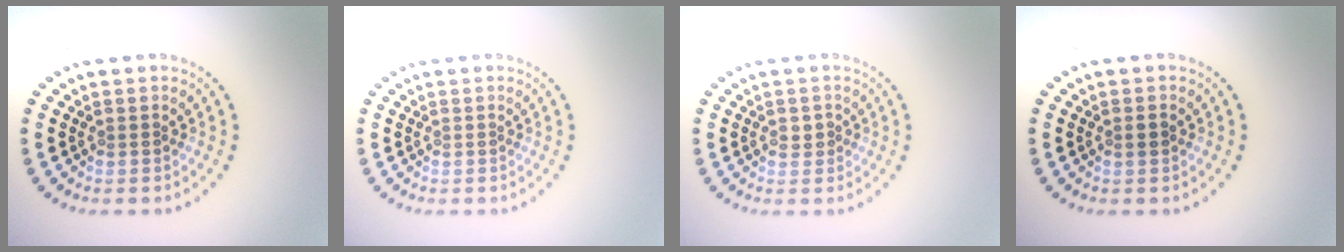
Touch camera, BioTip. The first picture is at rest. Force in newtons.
{"total": 0.0}
{"total": 1.0, "press": 1.0, "slide": 0.4}
{"total": 0.9, "press": 0.8, "slide": 0.3}